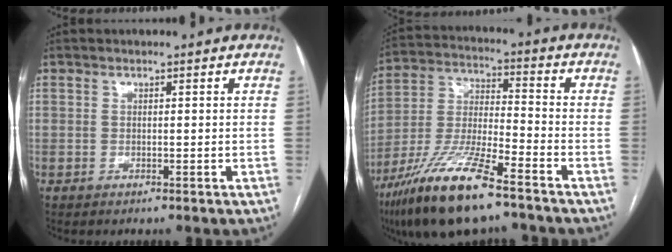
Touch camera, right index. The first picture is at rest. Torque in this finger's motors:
{"motor_torque": [1.07, -1.07, 0.45, 0.21]}